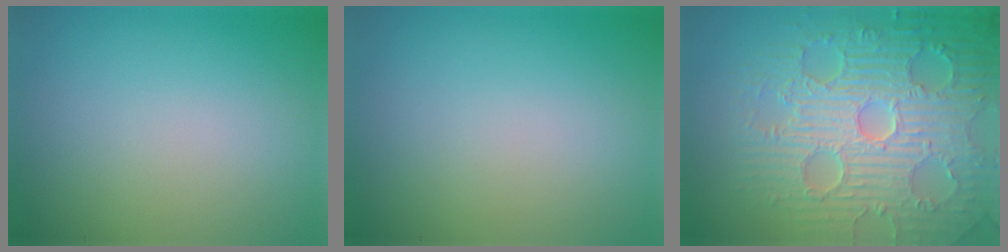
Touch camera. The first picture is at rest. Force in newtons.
{"total": 0.0}
{"total": 9.4, "press": 6.9, "slide": 6.4}